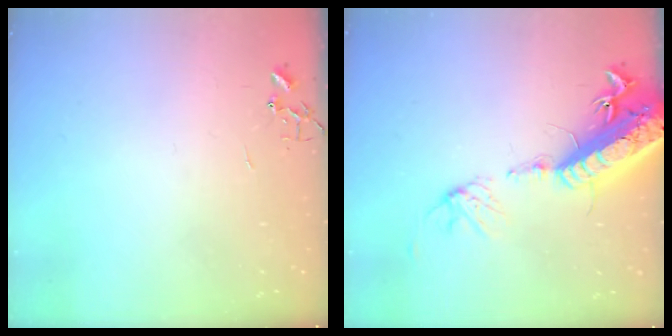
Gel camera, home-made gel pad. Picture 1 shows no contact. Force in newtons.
{"total": 21.7, "press": 21.1, "slide": 4.7}